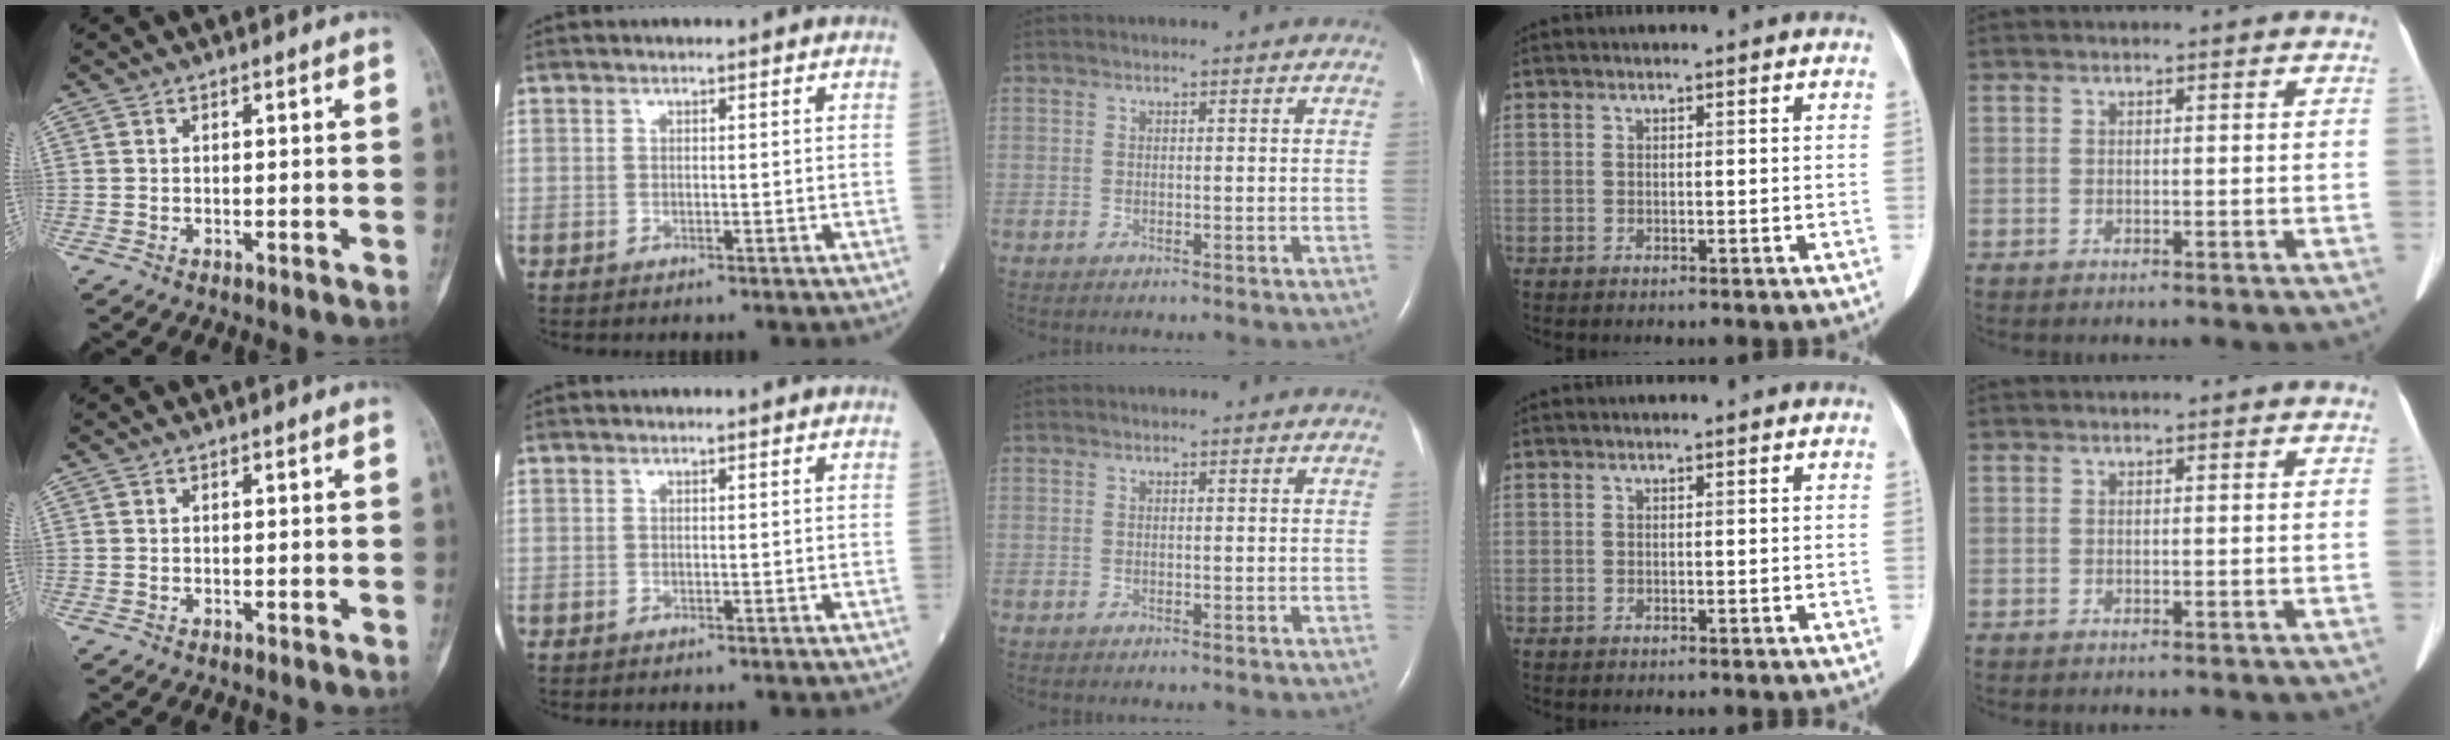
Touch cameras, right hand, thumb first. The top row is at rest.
{}